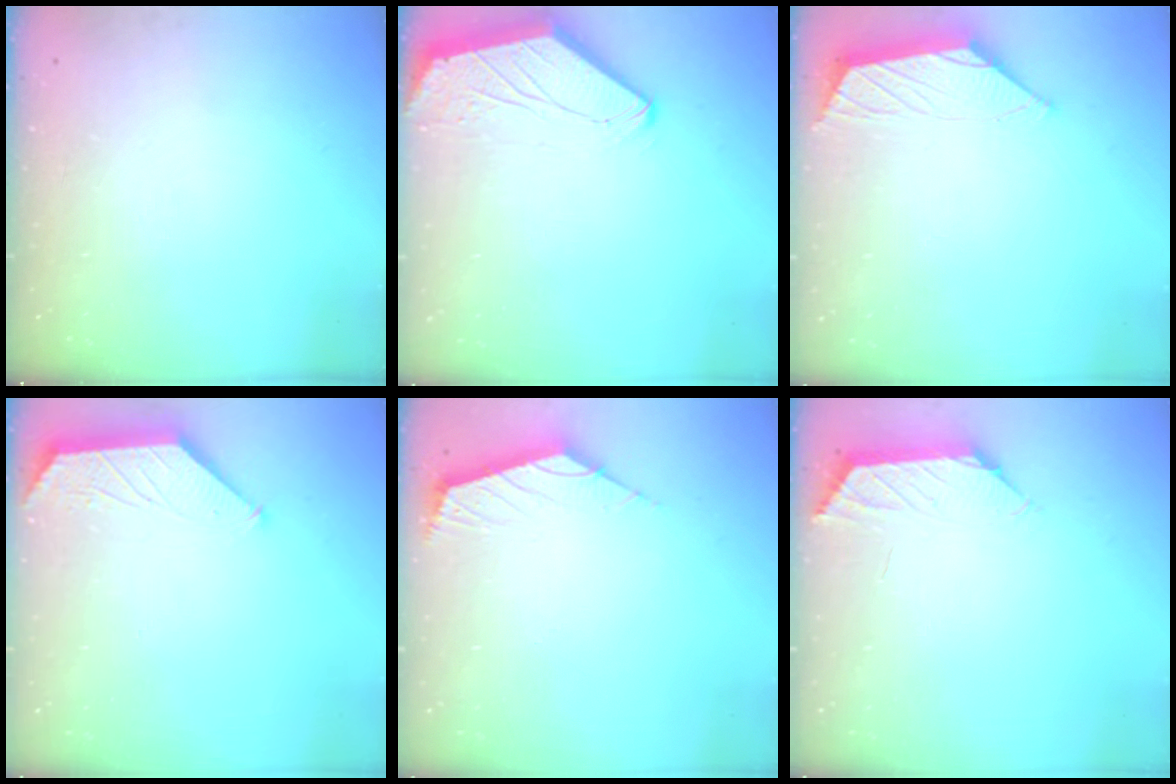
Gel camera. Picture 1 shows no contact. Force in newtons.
{"total": 0.0}
{"total": 1.1, "press": 1.1, "slide": 0.2}
{"total": 1.3, "press": 1.3, "slide": 0.3}
{"total": 2.5, "press": 2.4, "slide": 0.7}
{"total": 1.7, "press": 1.6, "slide": 0.5}